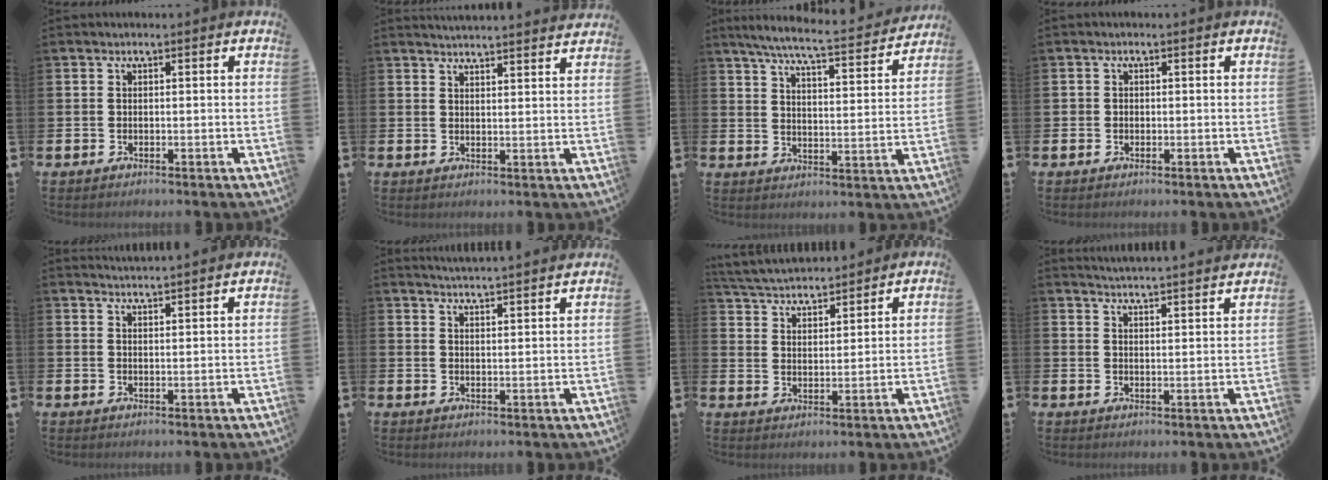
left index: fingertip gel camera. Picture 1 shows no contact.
{"total": 3.5, "force": [3.5, -0.4, 0.0], "torque": [-0.008, -0.021, 0.064]}
{"total": 6.6, "force": [5.9, 0.3, 2.9], "torque": [-0.073, -0.044, 0.096]}
{"total": 0.9, "force": [-0.1, 0.9, 0.2], "torque": [-0.001, 0.006, -0.004]}
{"total": 3.0, "force": [3.0, -0.4, -0.1], "torque": [-0.004, -0.016, 0.055]}
{"total": 4.1, "force": [4.0, -0.8, 0.1], "torque": [-0.010, -0.027, 0.071]}
{"total": 4.5, "force": [4.4, 0.8, 0.0], "torque": [-0.026, -0.027, 0.078]}
{"total": 4.3, "force": [4.3, -0.6, 0.0], "torque": [-0.010, -0.031, 0.076]}